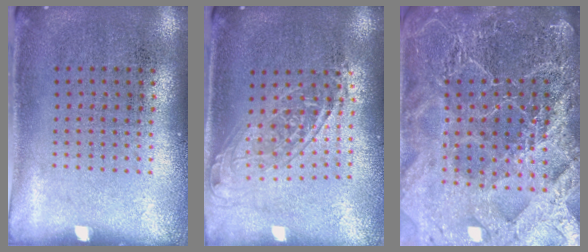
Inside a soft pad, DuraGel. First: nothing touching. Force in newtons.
{"total": 1.6, "press": 1.2, "slide": 1.0}
{"total": 6.3, "press": 5.4, "slide": 3.2}